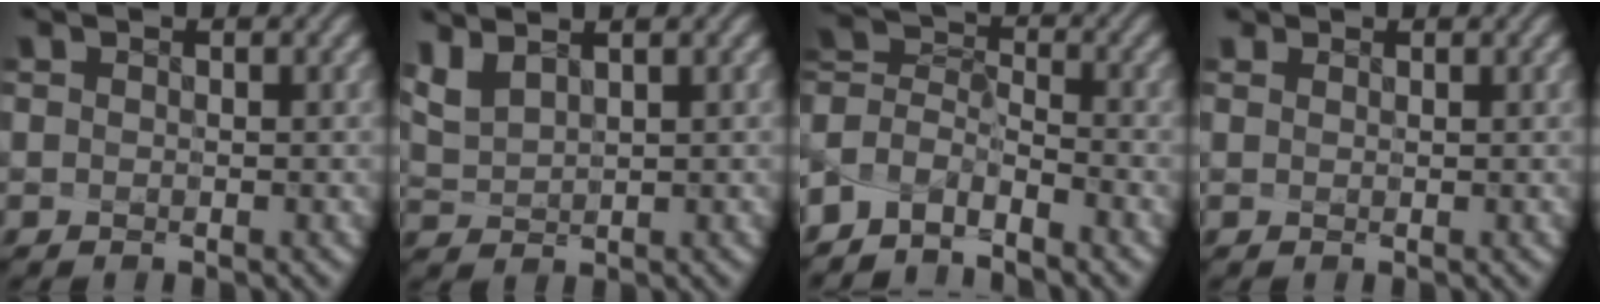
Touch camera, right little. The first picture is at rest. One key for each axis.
{"total": 2.2, "fx": 1.5, "fy": 0.7, "fz": 1.4, "tx": -0.059, "ty": 0.008, "tz": 0.045}
{"total": 4.5, "fx": -4.5, "fy": 0.5, "fz": -0.3, "tx": -0.002, "ty": -0.010, "tz": -0.087}
{"total": 1.3, "fx": -0.4, "fy": -0.6, "fz": -1.1, "tx": 0.014, "ty": -0.009, "tz": 0.004}